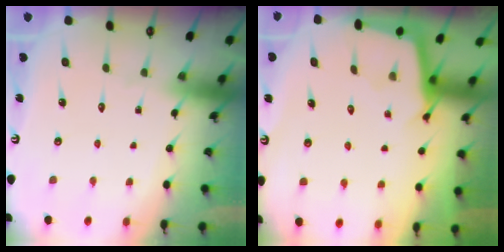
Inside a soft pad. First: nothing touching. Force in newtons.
{"total": 2.5, "press": 2.5, "slide": 0.2}